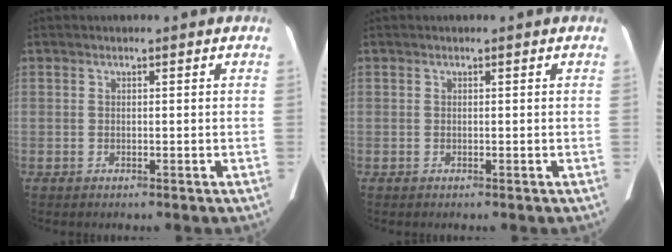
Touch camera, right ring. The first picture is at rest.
{"total": 0.0}